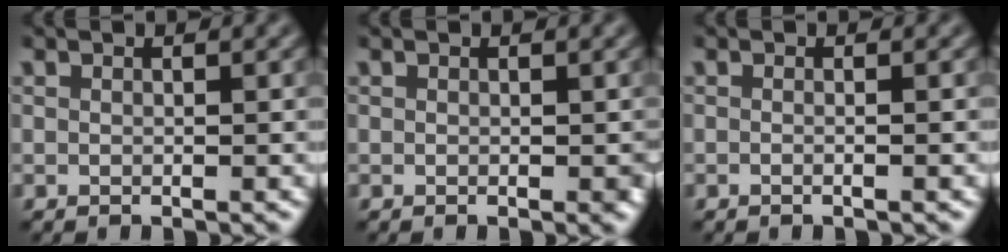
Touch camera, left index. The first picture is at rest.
{"total": 0.7, "force": [-0.1, 0.5, 0.4], "torque": [-0.005, 0.001, 0.003]}
{"total": 1.2, "force": [-0.4, 0.5, 1.0], "torque": [0.006, 0.000, -0.027]}